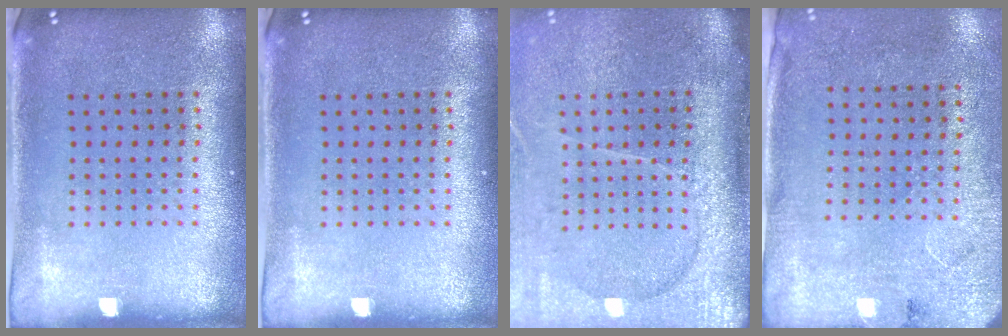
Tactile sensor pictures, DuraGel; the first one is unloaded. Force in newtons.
{"total": 0.0}
{"total": 4.3, "press": 3.5, "slide": 2.4}
{"total": 2.6, "press": 2.2, "slide": 1.5}